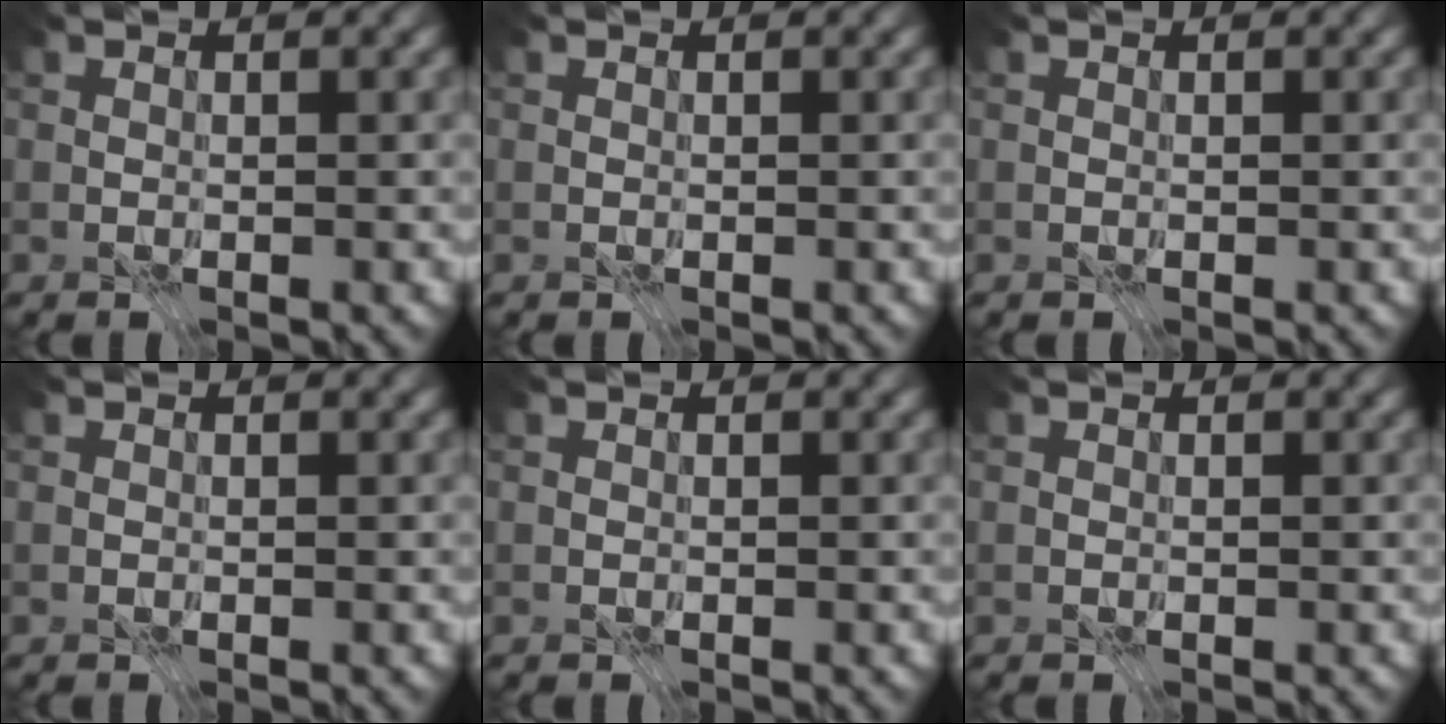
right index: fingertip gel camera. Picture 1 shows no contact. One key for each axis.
{"total": 0.0}
{"total": 0.0}
{"total": 0.0}
{"total": 0.0}
{"total": 0.0}